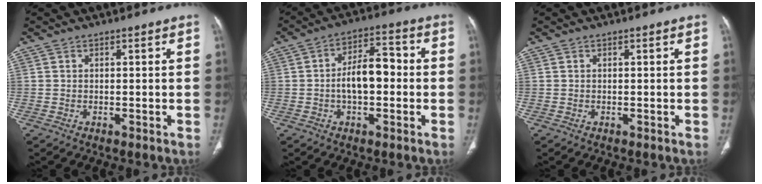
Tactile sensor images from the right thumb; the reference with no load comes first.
{"total": 9.2, "force": [-0.8, 4.9, 7.8], "torque": [-0.120, 0.031, -0.020]}
{"total": 0.0}